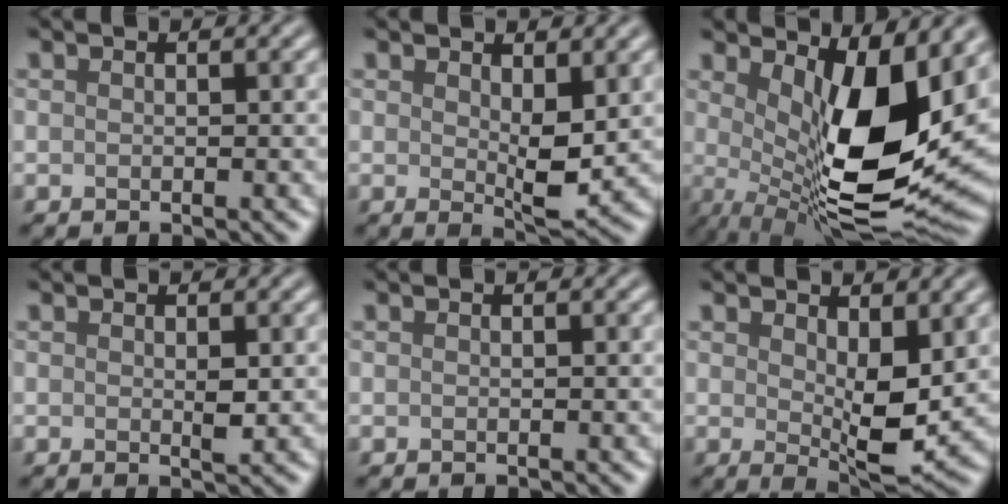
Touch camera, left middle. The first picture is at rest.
{"total": 3.2, "force": [0.7, 0.8, 3.0], "torque": [-0.056, -0.010, 0.024]}
{"total": 12.2, "force": [1.7, 4.2, 11.3], "torque": [-0.169, -0.028, 0.039]}
{"total": 0.8, "force": [0.0, -0.1, 0.8], "torque": [-0.018, -0.001, 0.006]}
{"total": 0.0}
{"total": 5.0, "force": [0.8, 1.7, 4.6], "torque": [-0.085, -0.011, 0.027]}